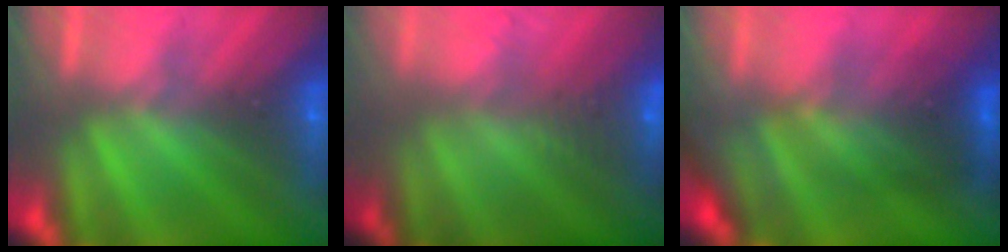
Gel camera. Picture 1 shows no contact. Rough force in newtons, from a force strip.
{"total": 2.7}
{"total": 2.3}